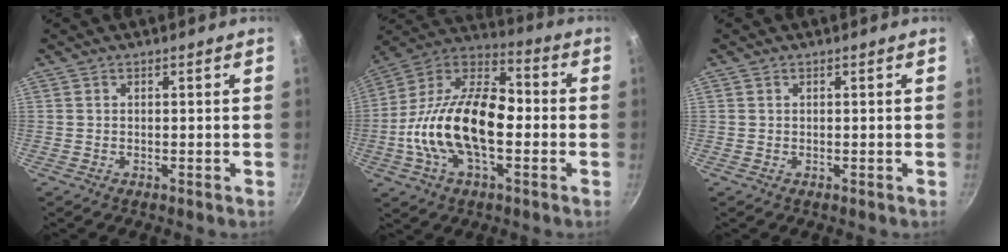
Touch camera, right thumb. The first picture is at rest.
{"total": 22.1, "force": [-3.1, 12.2, 18.2], "torque": [-0.314, 0.047, -0.076]}
{"total": 0.0}